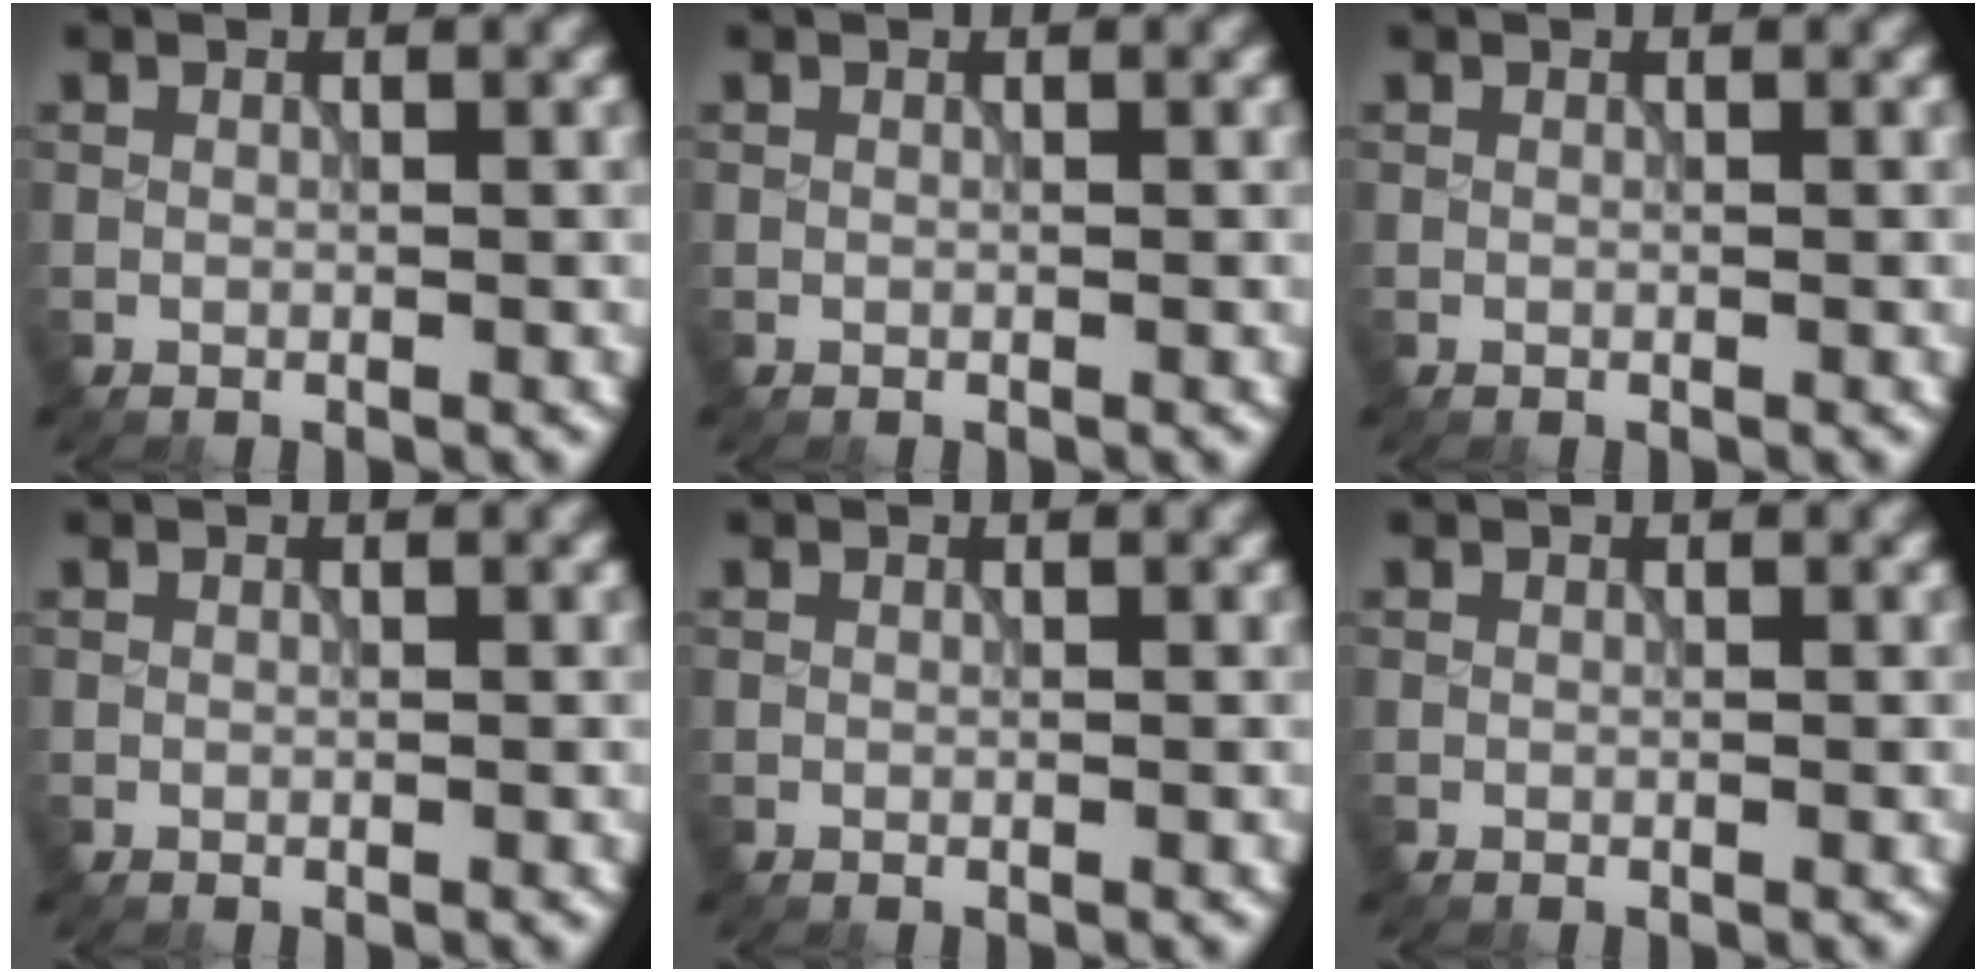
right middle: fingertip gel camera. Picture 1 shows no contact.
{"total": 0.0}
{"total": 0.0}
{"total": 0.0}
{"total": 0.0}
{"total": 0.0}